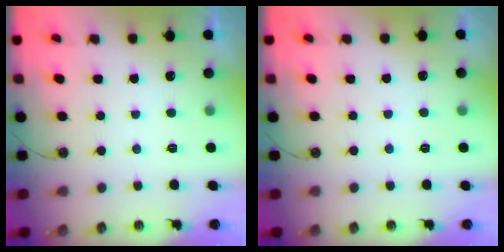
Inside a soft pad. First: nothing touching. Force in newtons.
{"total": 2.4, "press": 2.4, "slide": 0.4}